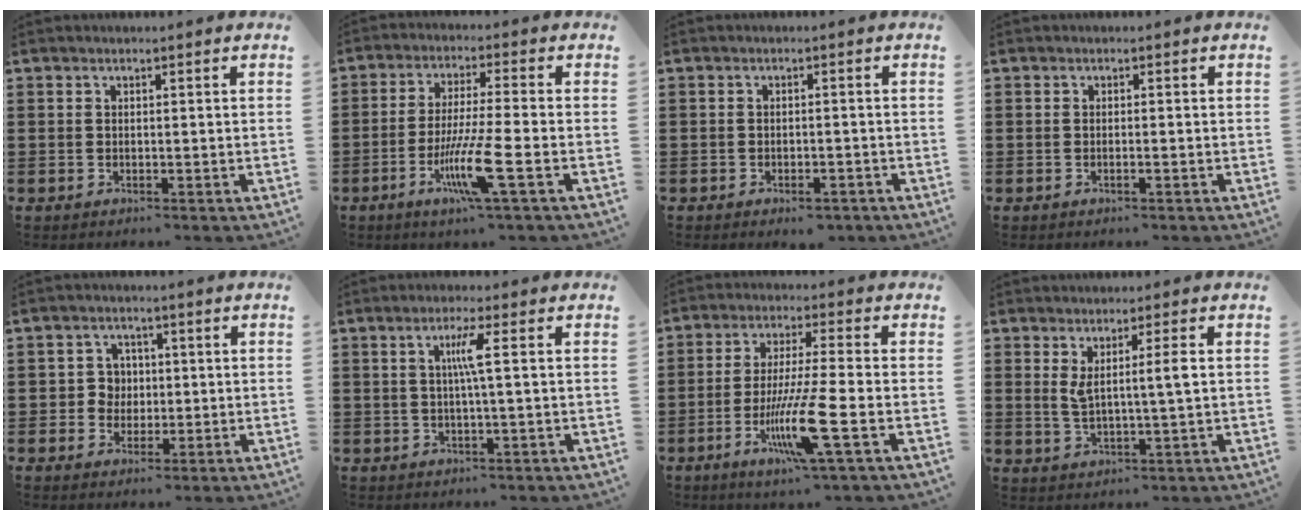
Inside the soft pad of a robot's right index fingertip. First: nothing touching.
{"total": 9.4, "force": [-3.8, 0.4, 8.6], "torque": [-0.172, -0.020, -0.074]}
{"total": 1.7, "force": [-1.5, 0.4, 0.7], "torque": [-0.017, -0.002, -0.029]}
{"total": 0.6, "force": [-0.3, -0.1, 0.5], "torque": [-0.010, -0.003, -0.006]}
{"total": 3.3, "force": [0.0, 3.1, 1.2], "torque": [-0.036, 0.009, -0.003]}
{"total": 3.8, "force": [0.5, -0.3, 3.7], "torque": [-0.071, -0.003, 0.003]}
{"total": 11.1, "force": [-4.1, 0.4, 10.3], "torque": [-0.209, -0.019, -0.080]}
{"total": 4.5, "force": [1.2, 0.1, 4.3], "torque": [-0.084, -0.003, 0.015]}